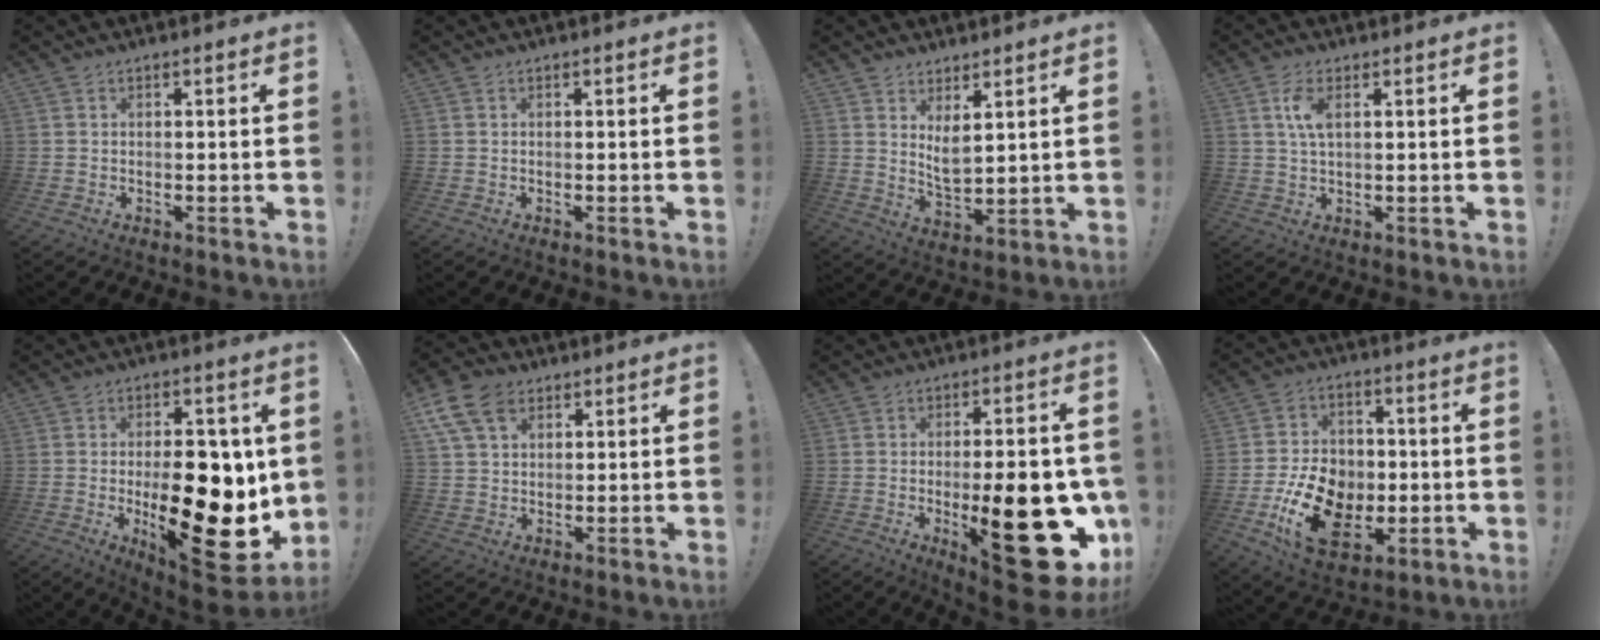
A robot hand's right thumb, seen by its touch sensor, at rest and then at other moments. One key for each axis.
{"total": 0.0}
{"total": 6.3, "fx": 3.9, "fy": 2.5, "fz": 4.2, "tx": -0.066, "ty": -0.028, "tz": 0.073}
{"total": 5.5, "fx": 1.7, "fy": 2.4, "fz": 4.6, "tx": -0.086, "ty": -0.002, "tz": 0.025}
{"total": 26.1, "fx": -2.4, "fy": 11.9, "fz": 23.1, "tx": -0.341, "ty": -0.007, "tz": -0.021}
{"total": 11.6, "fx": 5.5, "fy": 7.7, "fz": 6.6, "tx": -0.125, "ty": -0.018, "tz": 0.108}
{"total": 26.0, "fx": -5.8, "fy": 9.6, "fz": 23.4, "tx": -0.315, "ty": 0.014, "tz": -0.066}
{"total": 19.0, "fx": -5.1, "fy": 13.7, "fz": 12.1, "tx": -0.223, "ty": 0.028, "tz": -0.078}